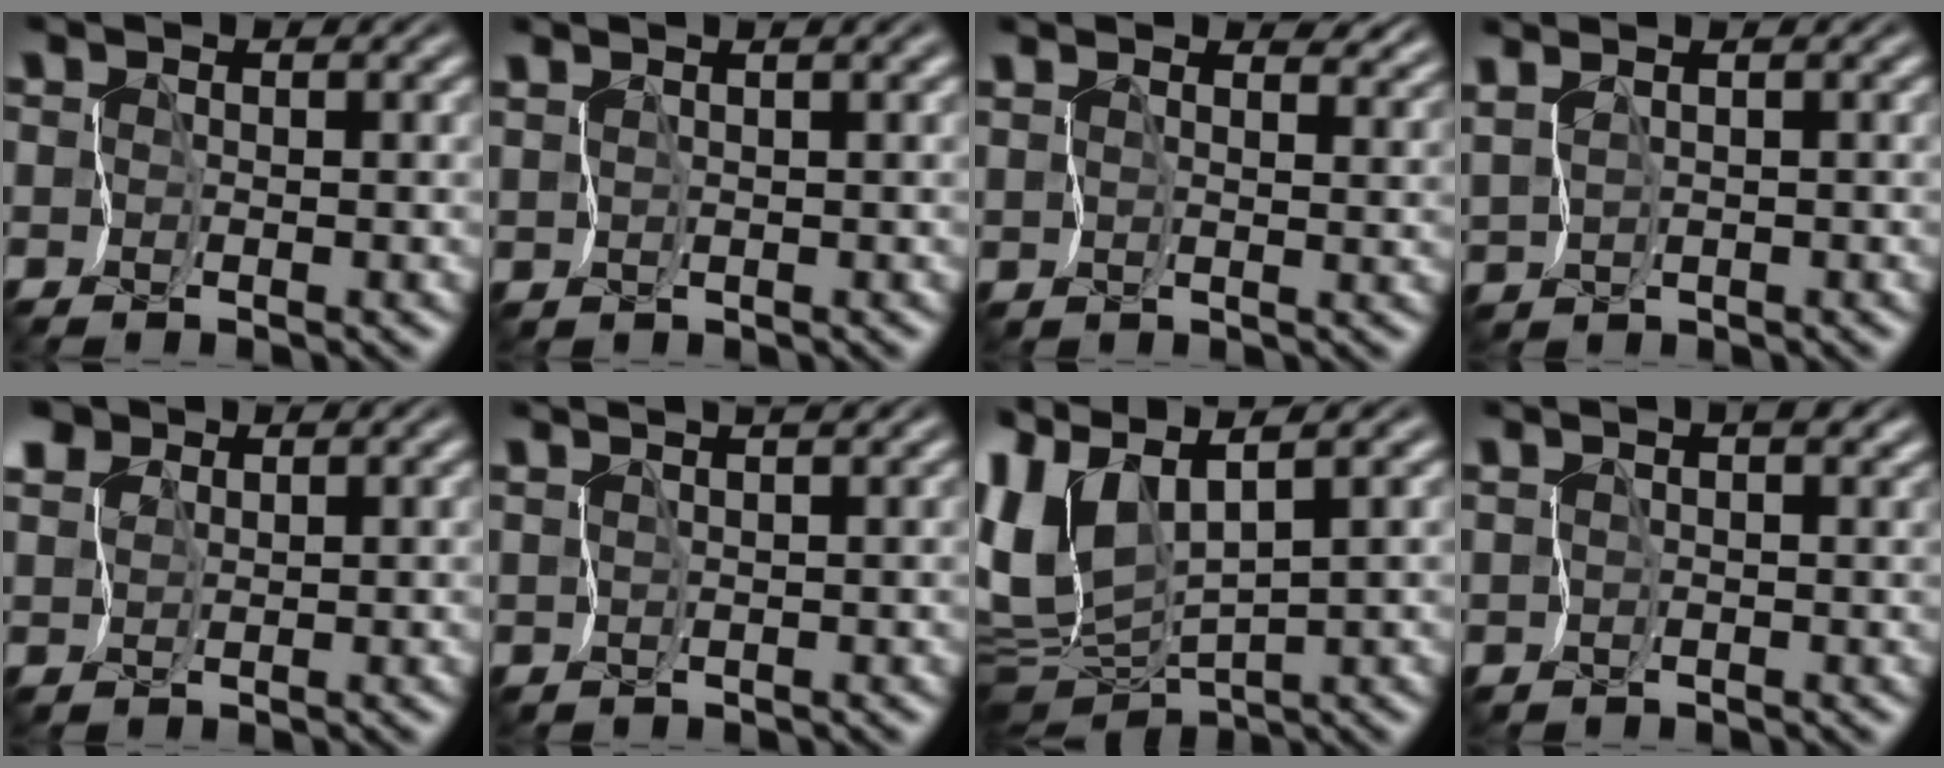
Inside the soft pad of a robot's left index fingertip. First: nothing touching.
{"total": 3.0, "force": [2.2, 0.5, 1.9], "torque": [-0.027, 0.013, 0.036]}
{"total": 4.0, "force": [3.4, 1.5, 1.4], "torque": [-0.039, 0.001, 0.047]}
{"total": 1.9, "force": [1.8, -0.1, 0.5], "torque": [-0.024, 0.007, 0.043]}
{"total": 2.3, "force": [2.1, 1.0, 0.0], "torque": [-0.019, 0.001, 0.046]}
{"total": 3.3, "force": [2.8, 0.2, 1.6], "torque": [-0.030, 0.016, 0.041]}
{"total": 8.3, "force": [3.5, 3.3, 6.8], "torque": [-0.188, 0.007, 0.074]}
{"total": 2.7, "force": [2.0, 0.8, 1.6], "torque": [-0.020, 0.009, 0.028]}